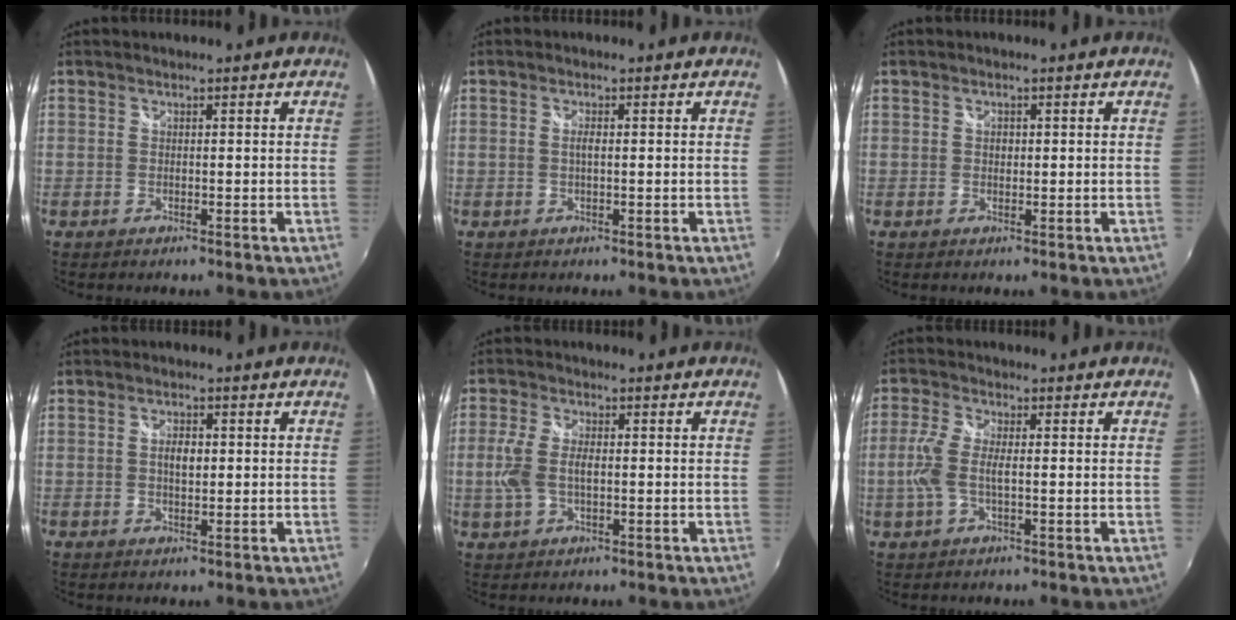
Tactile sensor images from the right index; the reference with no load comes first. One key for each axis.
{"total": 1.2, "fx": 0.1, "fy": 0.2, "fz": 1.2, "tx": -0.023, "ty": 0.000, "tz": -0.002}
{"total": 1.0, "fx": 0.1, "fy": 0.9, "fz": 0.5, "tx": -0.007, "ty": 0.002, "tz": 0.001}
{"total": 2.8, "fx": 0.3, "fy": 1.5, "fz": 2.4, "tx": -0.040, "ty": 0.004, "tz": 0.003}
{"total": 6.2, "fx": -0.4, "fy": 3.3, "fz": 5.2, "tx": -0.114, "ty": -0.001, "tz": -0.006}
{"total": 5.9, "fx": -0.6, "fy": 2.0, "fz": 5.5, "tx": -0.123, "ty": 0.001, "tz": -0.011}